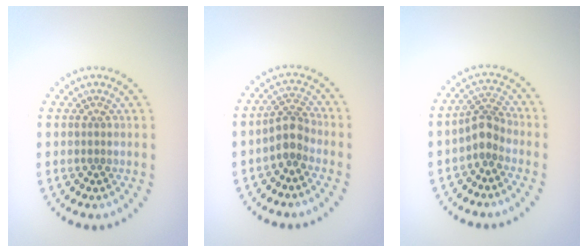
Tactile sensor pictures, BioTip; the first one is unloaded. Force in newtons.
{"total": 2.5, "press": 2.0, "slide": 1.6}
{"total": 2.5, "press": 1.9, "slide": 1.6}